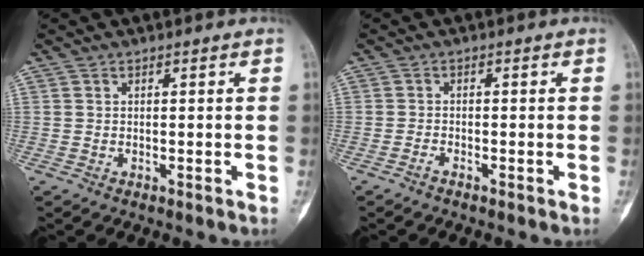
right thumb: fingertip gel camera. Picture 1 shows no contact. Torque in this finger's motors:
{"motor_torque": [-0.58, -0.28, -0.41, 0.25, -0.04]}